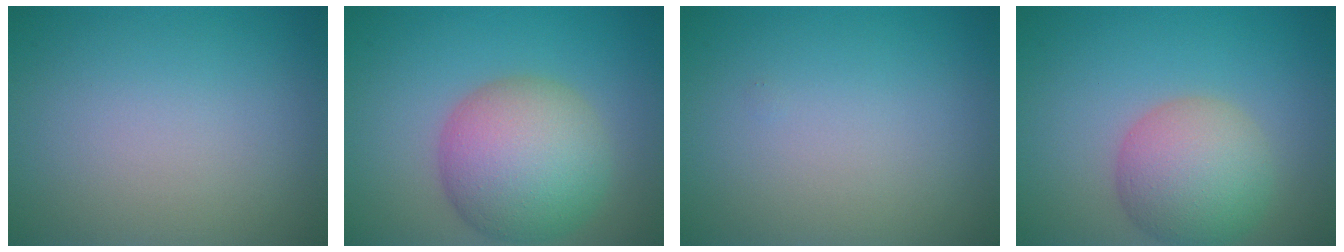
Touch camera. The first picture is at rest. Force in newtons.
{"total": 8.5, "press": 8.4, "slide": 0.3}
{"total": 0.0}
{"total": 6.0, "press": 6.0, "slide": 0.4}